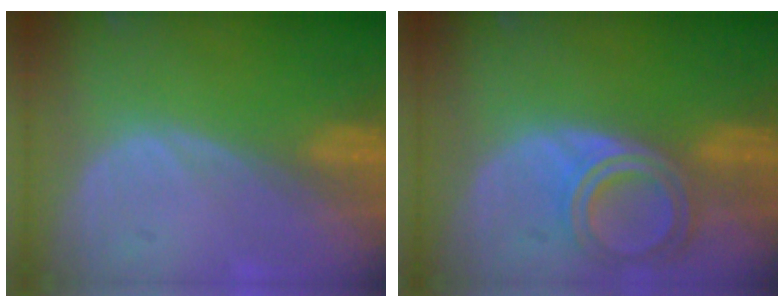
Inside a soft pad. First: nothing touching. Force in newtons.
{"total": 6.5, "press": 5.9, "slide": 2.8}